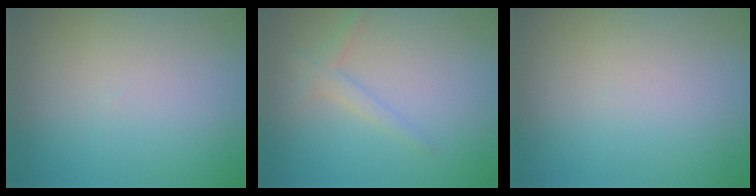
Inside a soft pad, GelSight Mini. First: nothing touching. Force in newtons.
{"total": 1.6, "press": 1.6, "slide": 0.1}
{"total": 0.0}